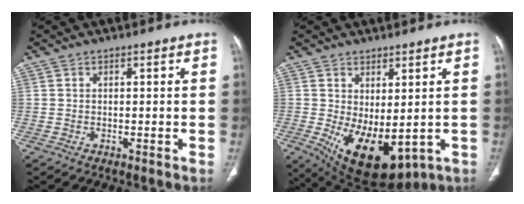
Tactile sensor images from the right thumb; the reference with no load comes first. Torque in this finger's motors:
{"motor_torque": [-0.42, 1.06, 0.93, 0.59, 0.37]}